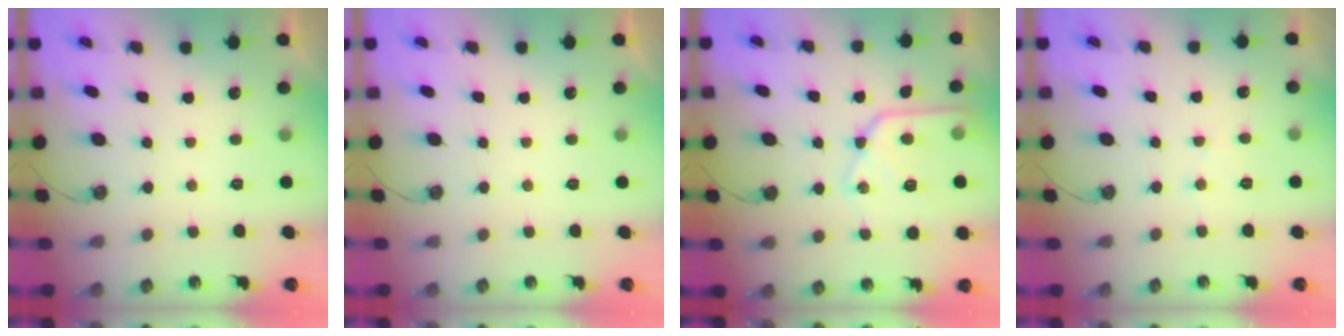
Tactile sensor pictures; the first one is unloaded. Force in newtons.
{"total": 0.0}
{"total": 17.2, "press": 17.1, "slide": 1.6}
{"total": 4.0, "press": 3.9, "slide": 0.6}